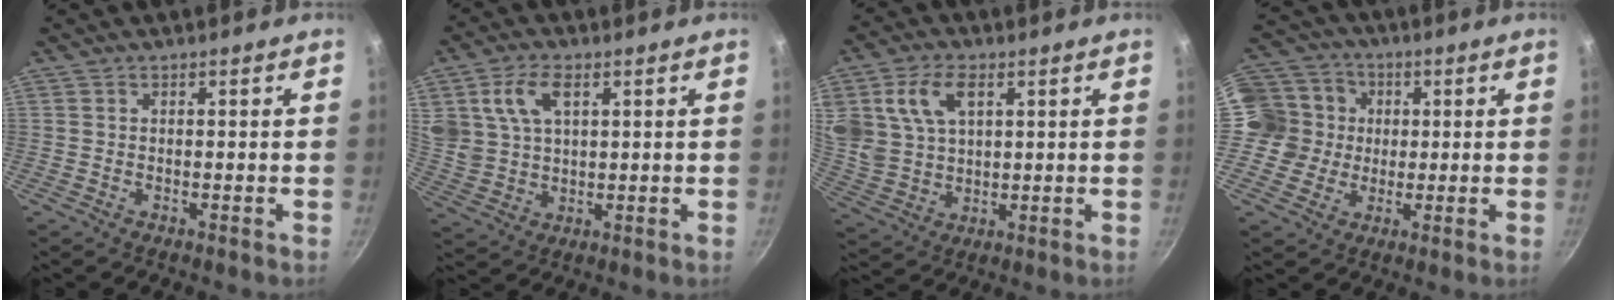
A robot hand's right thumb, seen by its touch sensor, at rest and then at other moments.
{"total": 9.9, "force": [3.8, 6.3, 6.6], "torque": [-0.115, -0.009, 0.079]}
{"total": 12.1, "force": [4.5, 7.9, 7.9], "torque": [-0.138, -0.012, 0.093]}
{"total": 11.8, "force": [0.6, 11.2, 3.7], "torque": [-0.043, 0.024, -0.003]}